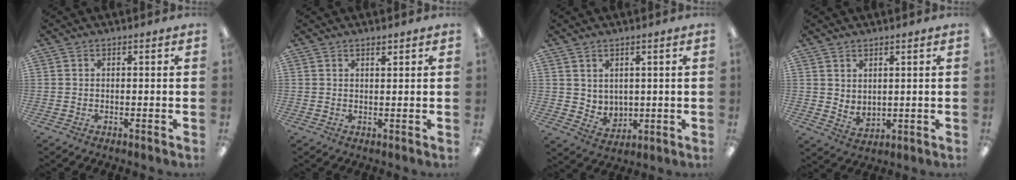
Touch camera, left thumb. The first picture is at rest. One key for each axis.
{"total": 1.3, "fx": 1.1, "fy": 0.2, "fz": 0.6, "tx": -0.013, "ty": -0.001, "tz": 0.020}
{"total": 4.1, "fx": 3.1, "fy": 2.6, "fz": 0.2, "tx": -0.008, "ty": -0.020, "tz": 0.059}
{"total": 3.2, "fx": 2.9, "fy": 1.1, "fz": 0.5, "tx": -0.006, "ty": -0.021, "tz": 0.054}